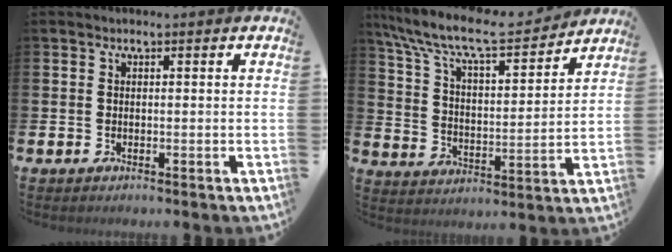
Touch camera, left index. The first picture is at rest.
{"total": 10.8, "force": [9.4, 2.3, 4.7], "torque": [-0.127, -0.057, 0.159]}